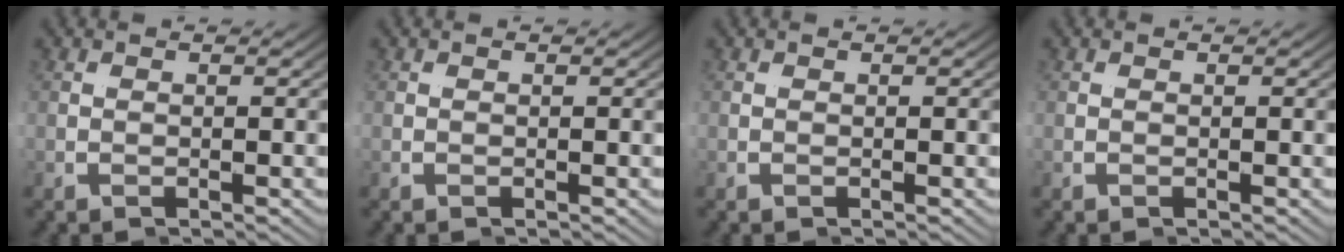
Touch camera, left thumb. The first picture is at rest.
{"total": 0.0}
{"total": 0.0}
{"total": 0.0}